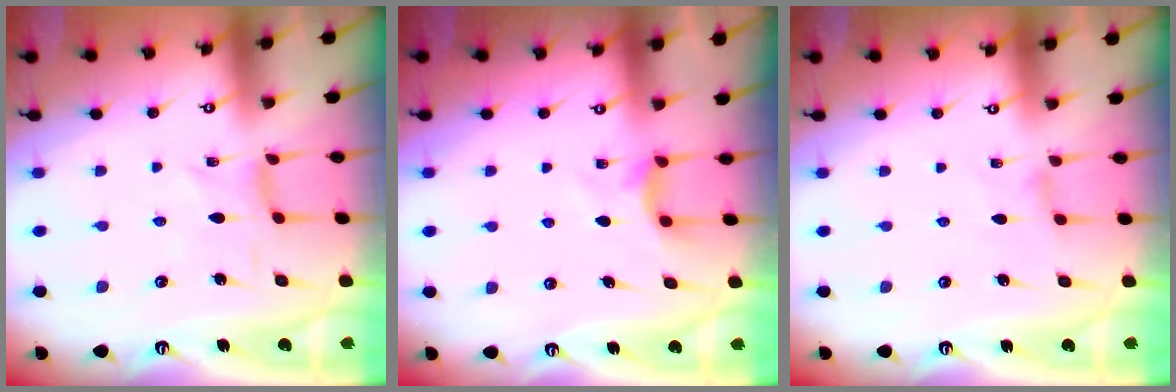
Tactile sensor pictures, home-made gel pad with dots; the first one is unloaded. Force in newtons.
{"total": 5.4, "press": 5.4, "slide": 0.6}
{"total": 0.8, "press": 0.7, "slide": 0.3}